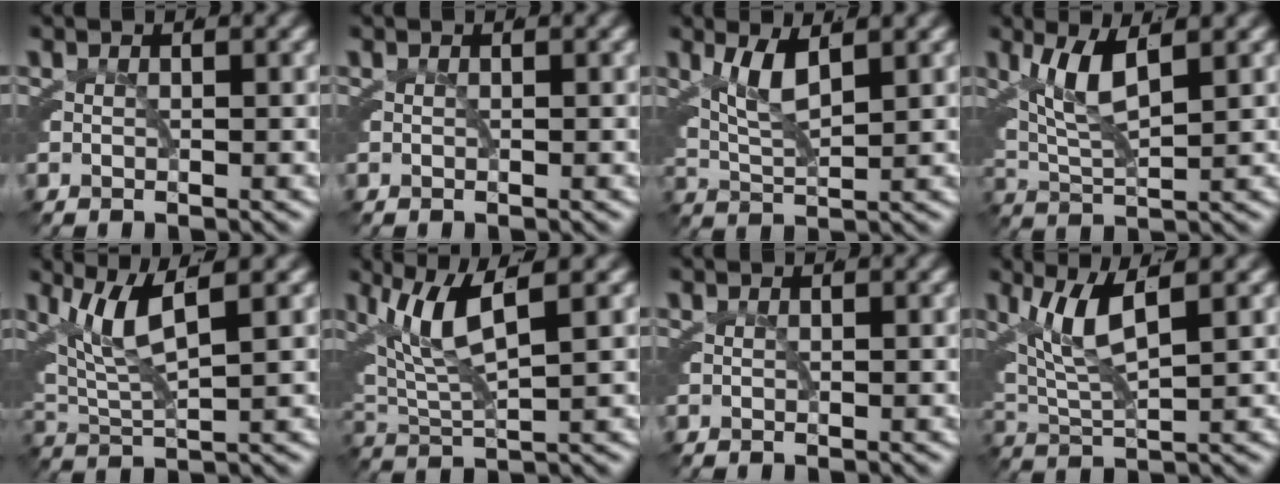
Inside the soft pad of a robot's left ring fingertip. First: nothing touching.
{"total": 0.0}
{"total": 3.5, "force": [1.3, 1.6, 2.8], "torque": [-0.065, -0.011, 0.027]}
{"total": 4.9, "force": [1.9, 2.3, 3.9], "torque": [-0.086, -0.008, 0.038]}
{"total": 5.5, "force": [2.4, 2.4, 4.4], "torque": [-0.091, 0.004, 0.040]}
{"total": 6.1, "force": [2.6, 2.5, 4.9], "torque": [-0.100, 0.008, 0.043]}
{"total": 0.0}
{"total": 5.4, "force": [2.2, 2.3, 4.3], "torque": [-0.092, 0.000, 0.040]}